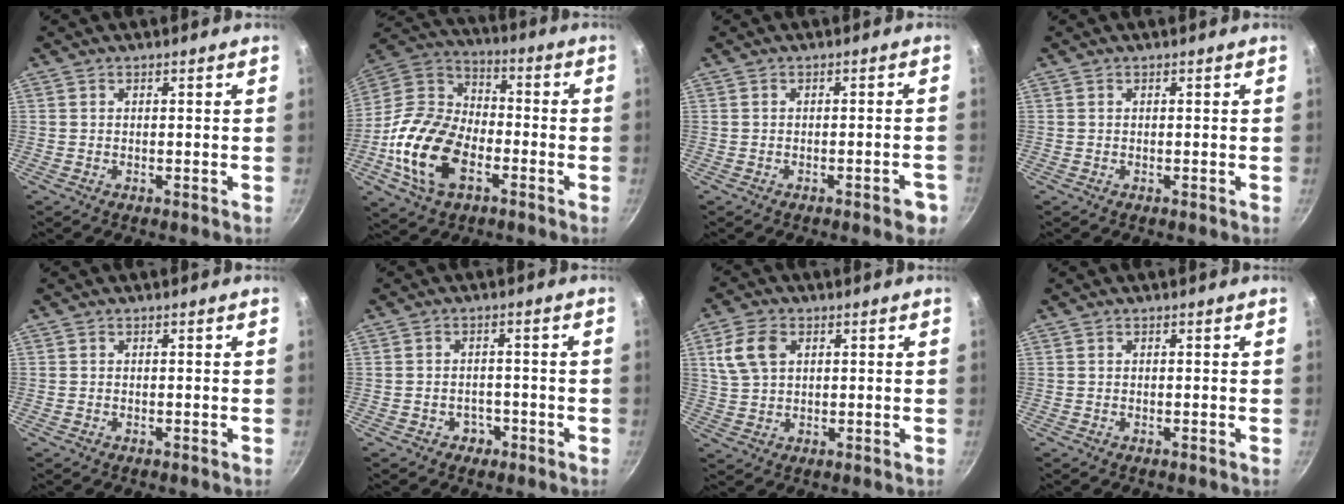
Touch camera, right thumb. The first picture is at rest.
{"total": 19.1, "force": [-6.5, 12.0, 13.2], "torque": [-0.237, 0.039, -0.135]}
{"total": 3.8, "force": [-2.1, 1.1, 3.0], "torque": [-0.027, 0.013, -0.022]}
{"total": 0.0}
{"total": 0.0}
{"total": 2.9, "force": [-1.5, 2.4, 0.8], "torque": [0.009, 0.017, -0.014]}
{"total": 8.0, "force": [2.4, 5.6, 5.2], "torque": [-0.089, 0.004, 0.047]}
{"total": 0.0}